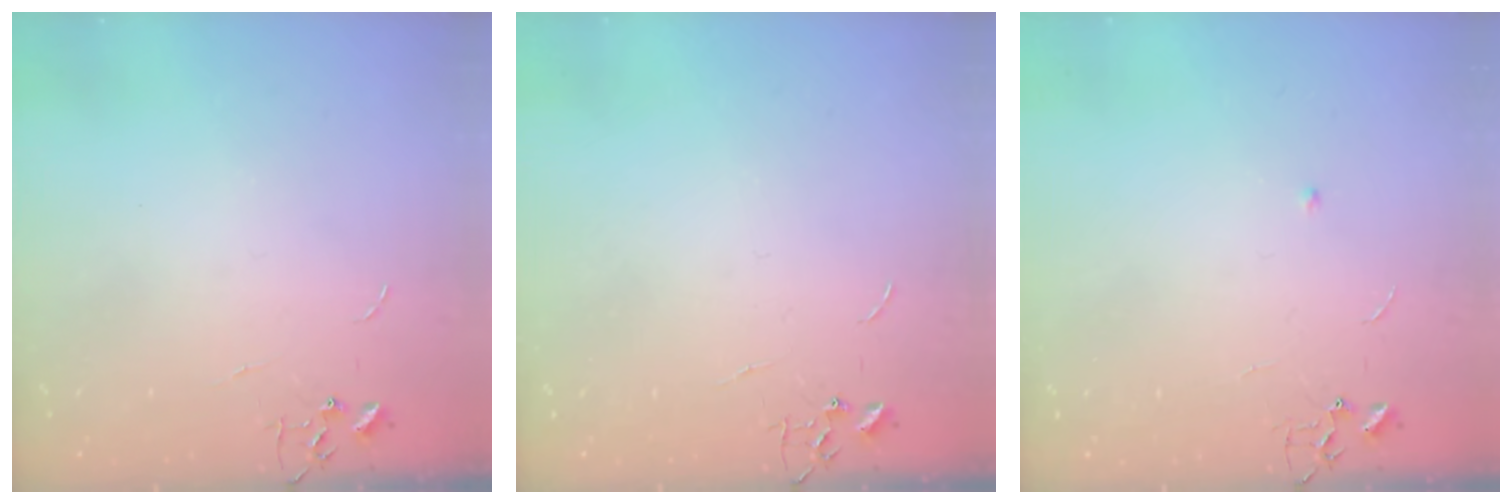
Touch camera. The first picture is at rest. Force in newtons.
{"total": 0.0}
{"total": 3.4, "press": 3.4, "slide": 0.7}